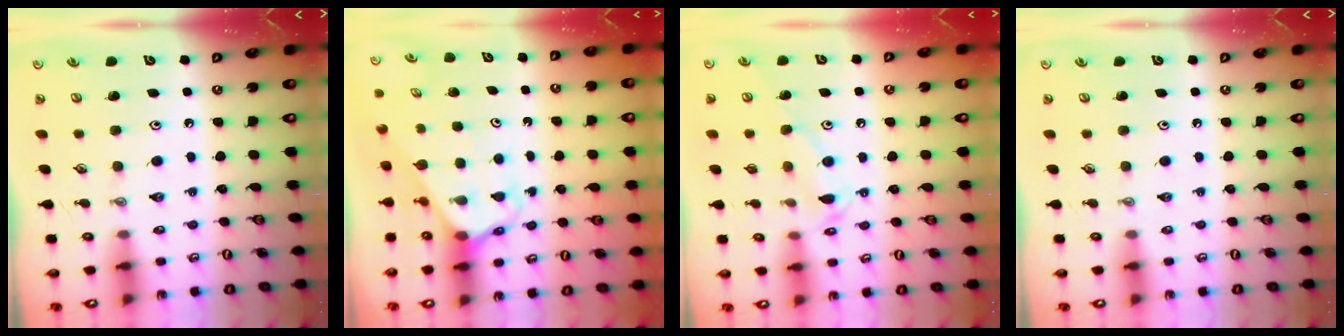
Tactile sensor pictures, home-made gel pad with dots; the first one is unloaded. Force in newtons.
{"total": 2.6, "press": 2.6, "slide": 0.1}
{"total": 10.5, "press": 10.5, "slide": 0.6}
{"total": 0.0}